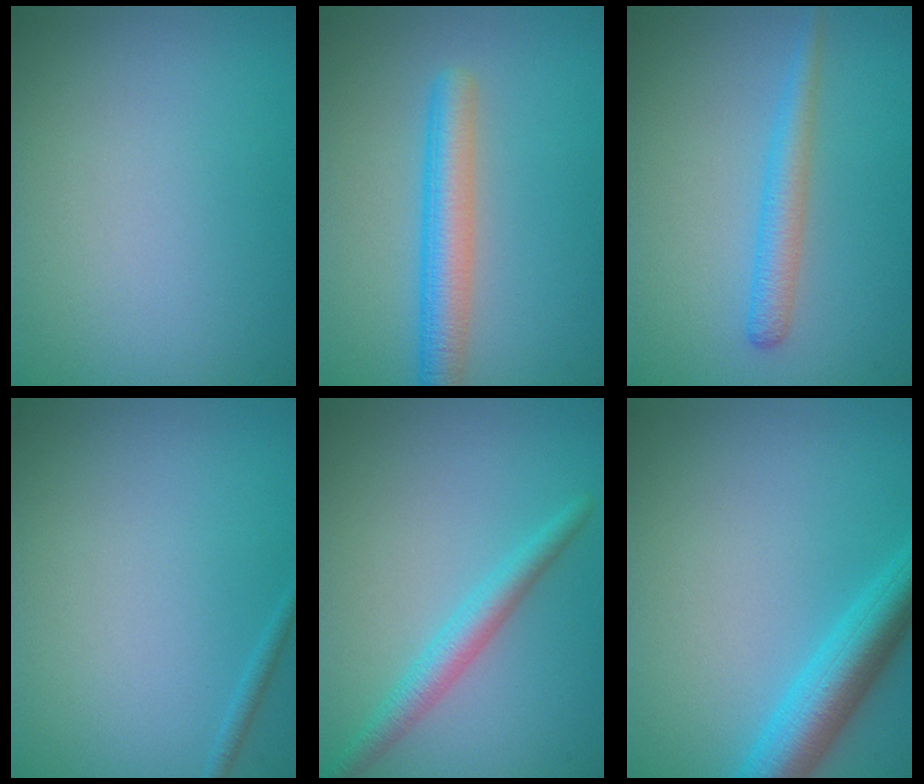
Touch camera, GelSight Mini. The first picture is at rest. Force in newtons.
{"total": 4.1, "press": 4.1, "slide": 0.1}
{"total": 2.4, "press": 2.4, "slide": 0.2}
{"total": 0.6, "press": 0.6, "slide": 0.1}
{"total": 2.5, "press": 2.5, "slide": 0.1}
{"total": 5.3, "press": 5.3, "slide": 0.4}